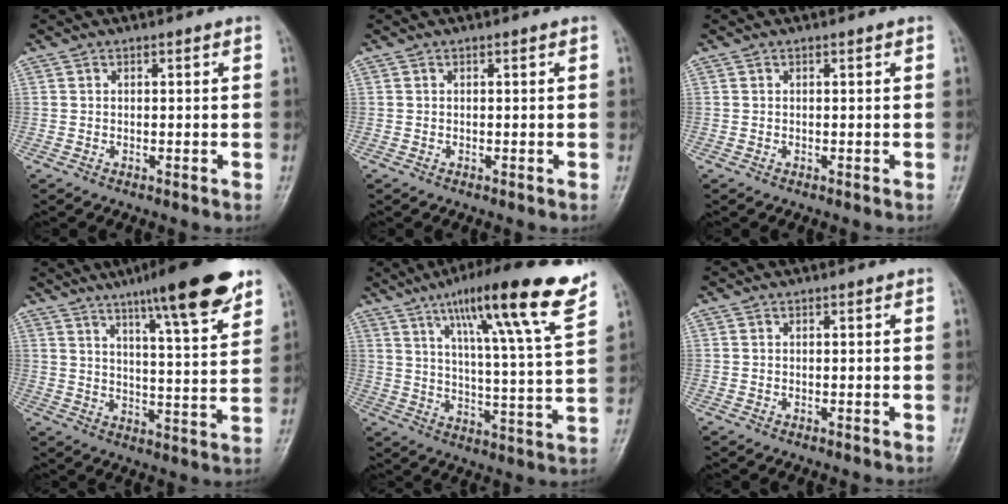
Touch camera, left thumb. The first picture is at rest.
{"total": 0.0}
{"total": 0.0}
{"total": 16.9, "force": [11.0, 2.7, 12.6], "torque": [-0.165, -0.049, 0.163]}
{"total": 19.7, "force": [12.2, 1.8, 15.5], "torque": [-0.222, -0.046, 0.182]}
{"total": 0.0}